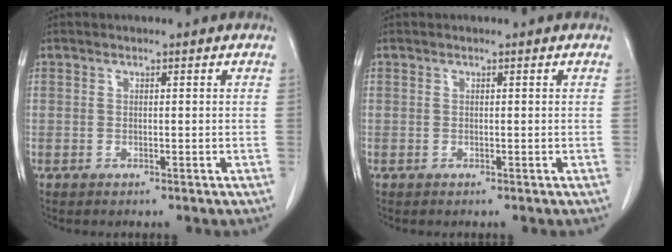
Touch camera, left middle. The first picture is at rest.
{"total": 0.0}